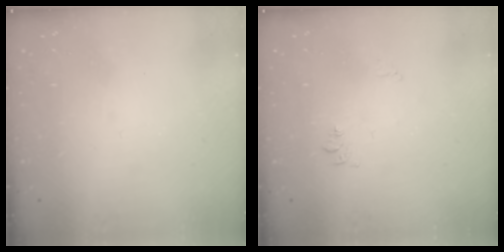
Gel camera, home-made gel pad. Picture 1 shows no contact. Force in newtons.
{"total": 6.4, "press": 6.4, "slide": 0.9}